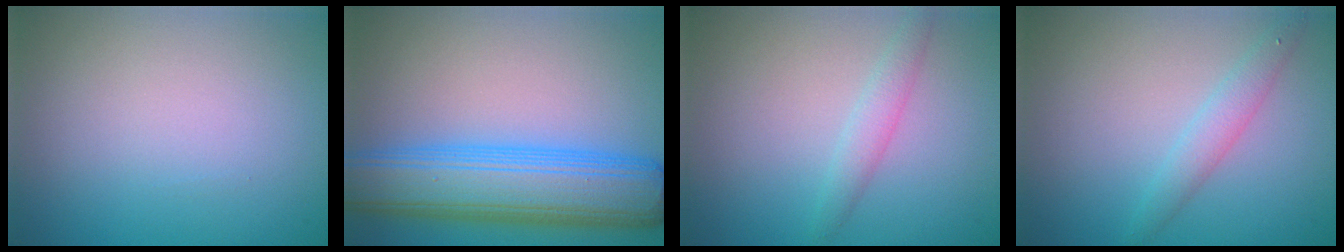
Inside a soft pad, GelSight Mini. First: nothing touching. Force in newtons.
{"total": 9.1, "press": 9.1, "slide": 0.2}
{"total": 1.7, "press": 1.7, "slide": 0.1}
{"total": 1.9, "press": 1.9, "slide": 0.1}